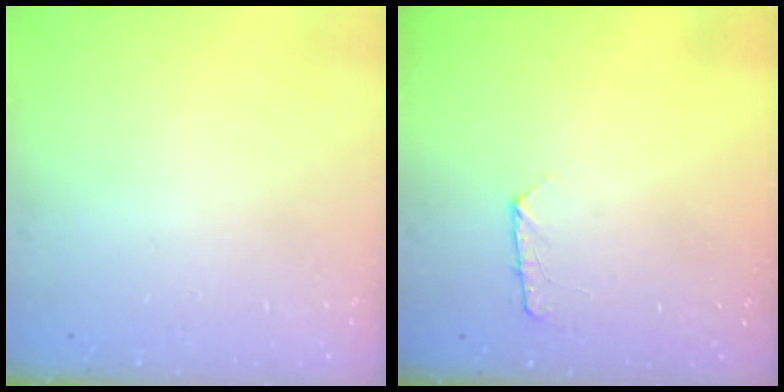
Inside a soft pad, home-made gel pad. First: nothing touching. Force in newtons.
{"total": 6.7, "press": 6.6, "slide": 0.6}